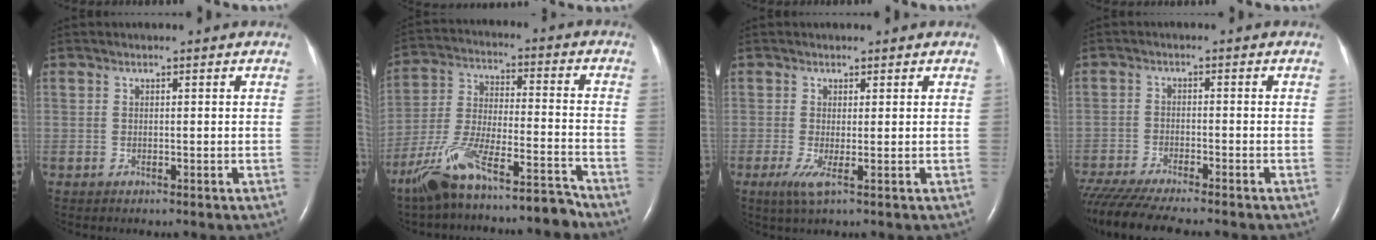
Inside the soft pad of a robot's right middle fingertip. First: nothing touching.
{"total": 13.7, "force": [-11.6, 1.8, 7.1], "torque": [-0.141, 0.012, -0.210]}
{"total": 2.7, "force": [-0.8, 0.0, 2.5], "torque": [-0.059, -0.011, -0.014]}
{"total": 11.7, "force": [-10.2, 0.7, 5.7], "torque": [-0.083, -0.028, -0.163]}